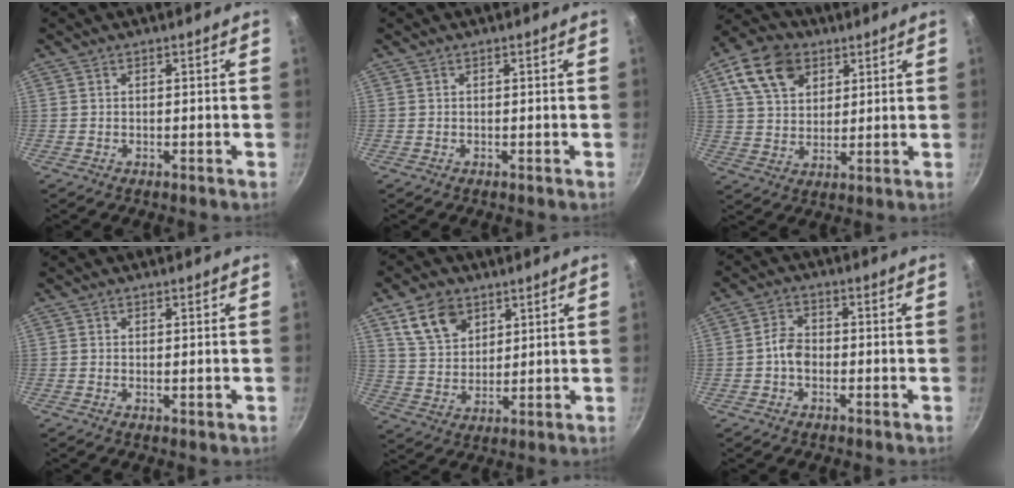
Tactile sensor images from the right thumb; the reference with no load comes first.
{"total": 0.0}
{"total": 12.5, "force": [5.8, 8.8, 6.9], "torque": [-0.102, -0.005, 0.101]}
{"total": 0.7, "force": [0.1, 0.3, 0.6], "torque": [-0.011, -0.003, 0.000]}
{"total": 10.0, "force": [5.4, 6.8, 5.0], "torque": [-0.069, -0.018, 0.107]}
{"total": 4.0, "force": [-0.9, 2.9, 2.5], "torque": [-0.034, 0.019, -0.023]}